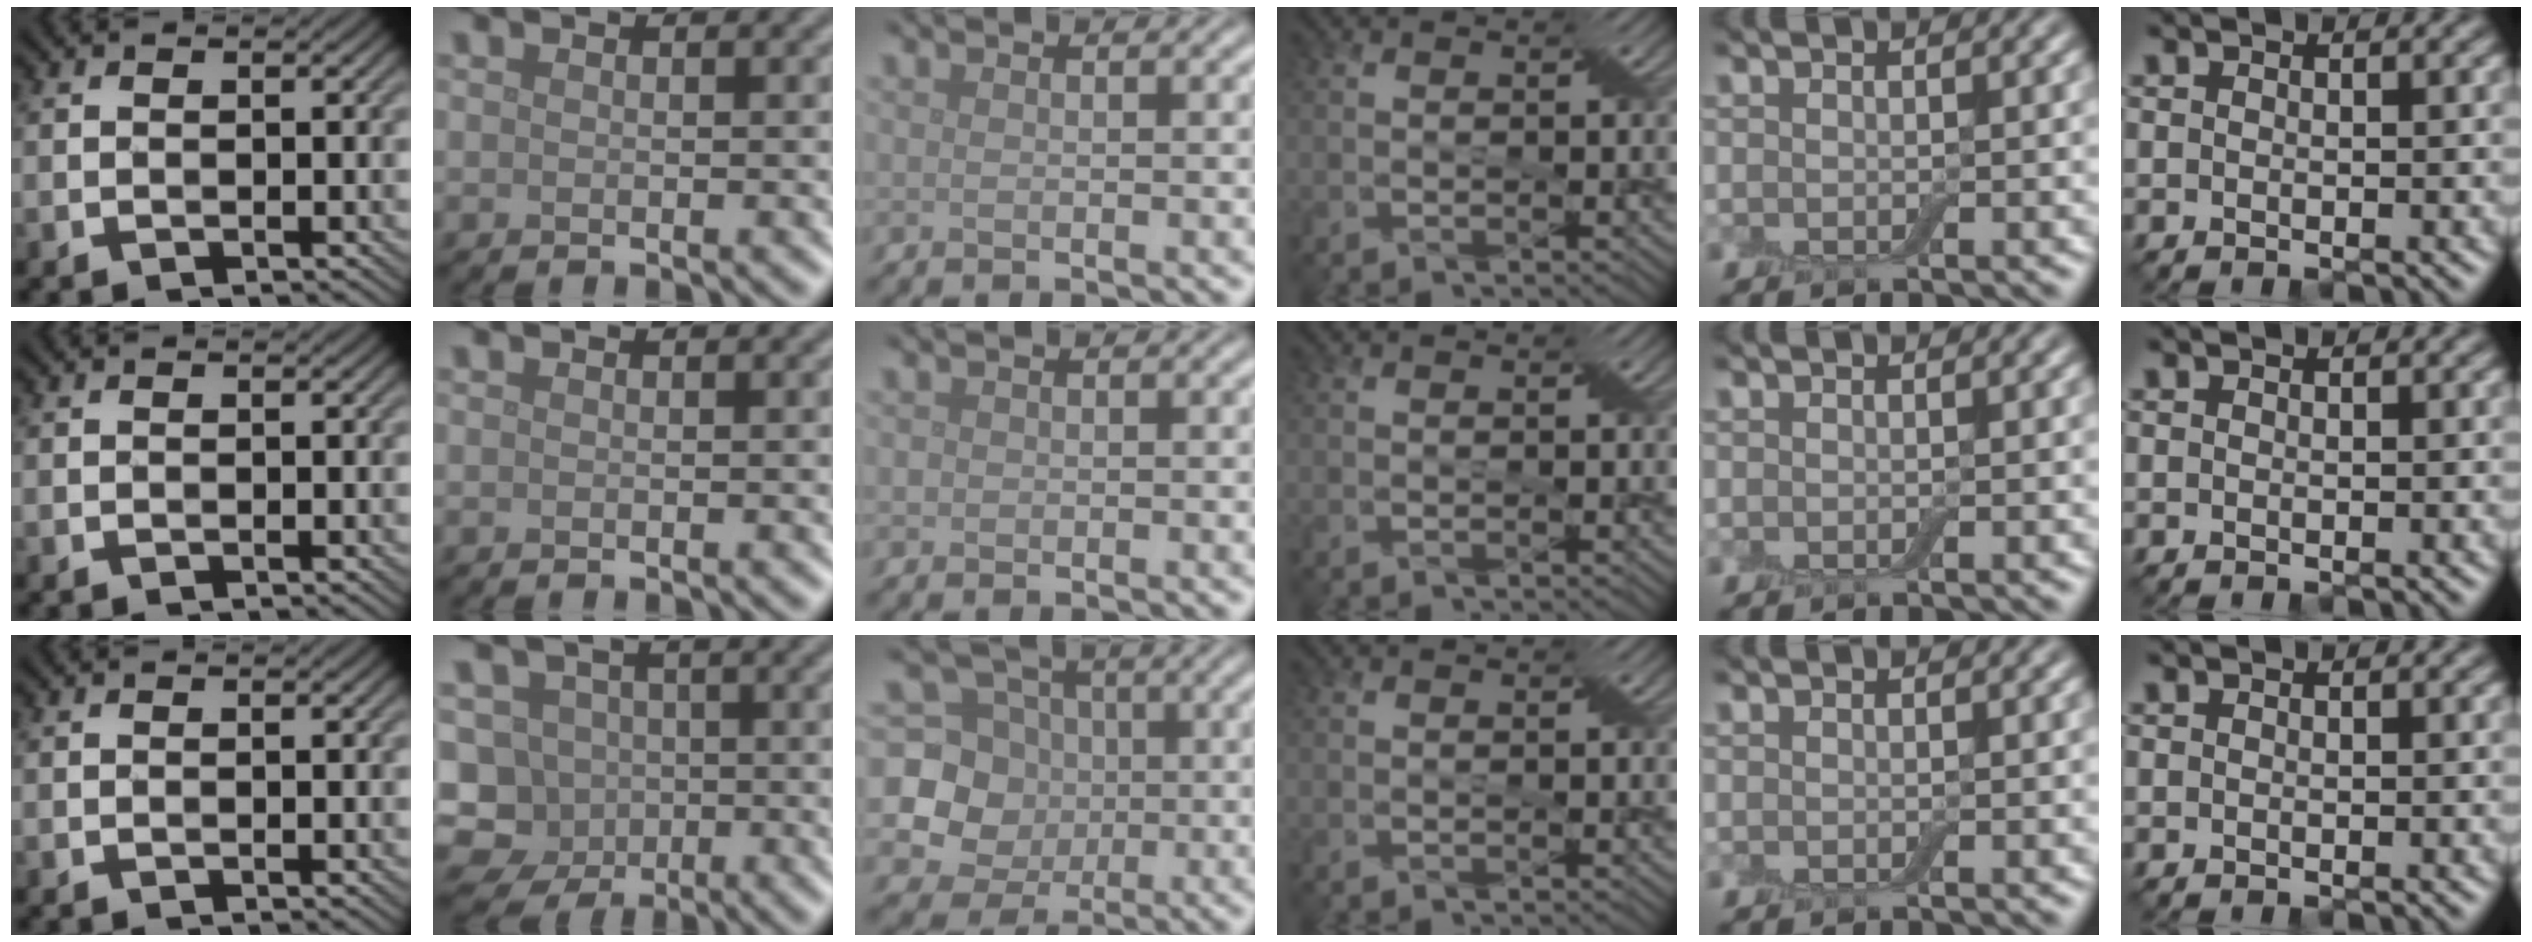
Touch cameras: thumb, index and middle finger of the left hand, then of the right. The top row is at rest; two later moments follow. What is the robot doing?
{"motion": "press", "object": "electronic device side button"}